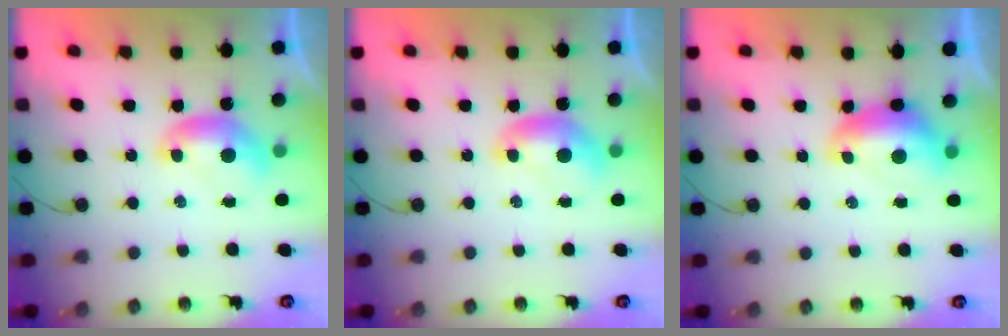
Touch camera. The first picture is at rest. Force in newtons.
{"total": 0.0}
{"total": 1.6, "press": 1.5, "slide": 0.6}